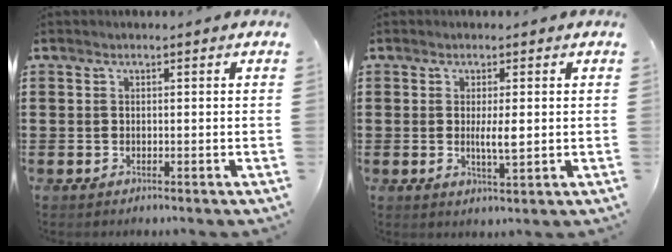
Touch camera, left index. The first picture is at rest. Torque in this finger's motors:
{"motor_torque": [1.01, 0.14, 0.11, 0.07]}